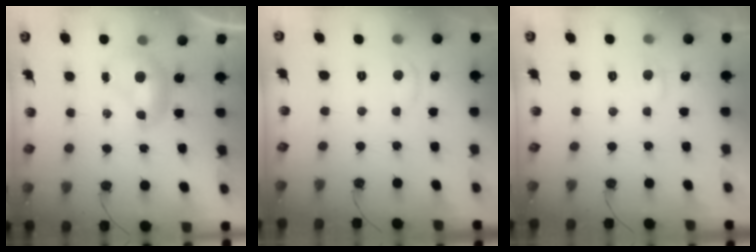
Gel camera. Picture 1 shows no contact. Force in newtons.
{"total": 1.6, "press": 1.3, "slide": 0.9}
{"total": 0.8, "press": 0.3, "slide": 0.7}